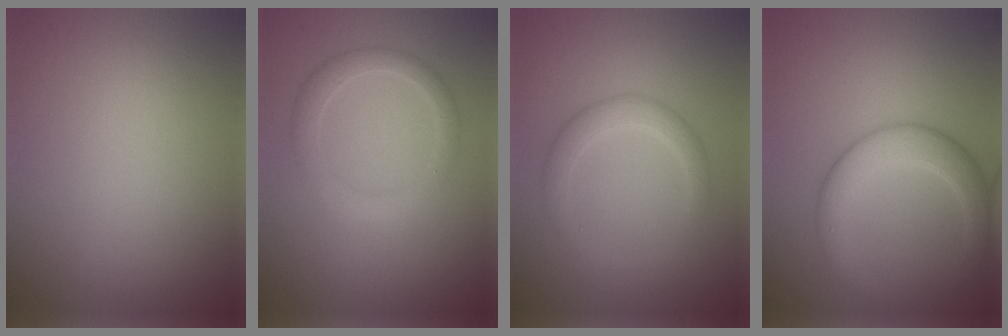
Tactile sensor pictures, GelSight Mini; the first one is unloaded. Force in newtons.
{"total": 2.5, "press": 2.5, "slide": 0.0}
{"total": 2.4, "press": 2.4, "slide": 0.1}
{"total": 4.6, "press": 4.6, "slide": 0.3}